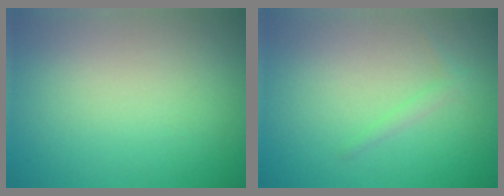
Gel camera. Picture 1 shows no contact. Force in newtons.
{"total": 0.8, "press": 0.8, "slide": 0.1}